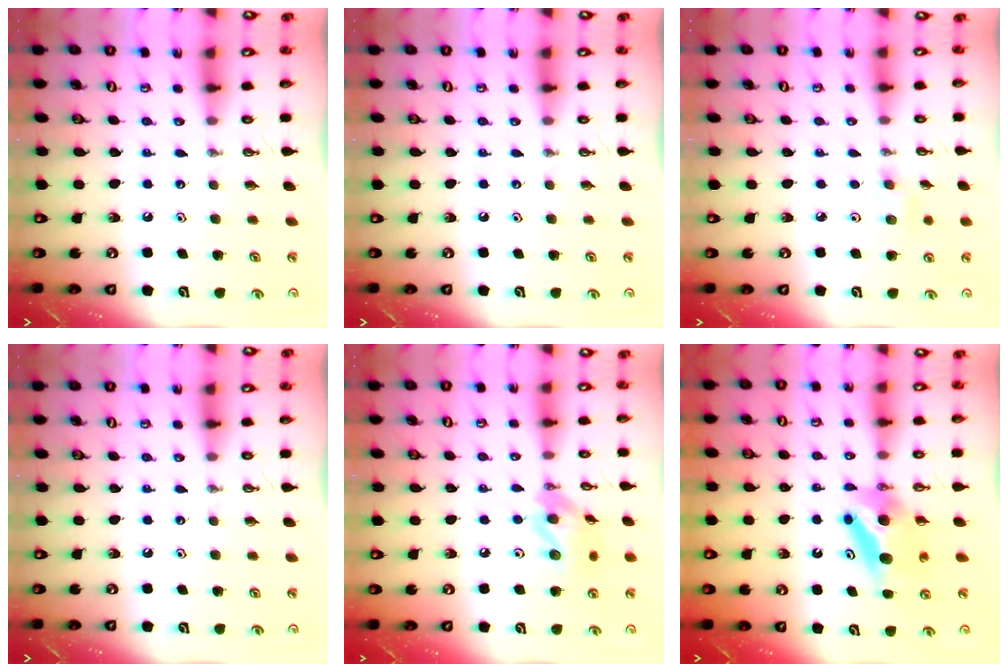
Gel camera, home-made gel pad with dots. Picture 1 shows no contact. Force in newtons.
{"total": 0.0}
{"total": 2.1, "press": 2.0, "slide": 0.5}
{"total": 0.0}
{"total": 11.9, "press": 11.9, "slide": 1.4}
{"total": 7.2, "press": 6.9, "slide": 2.0}